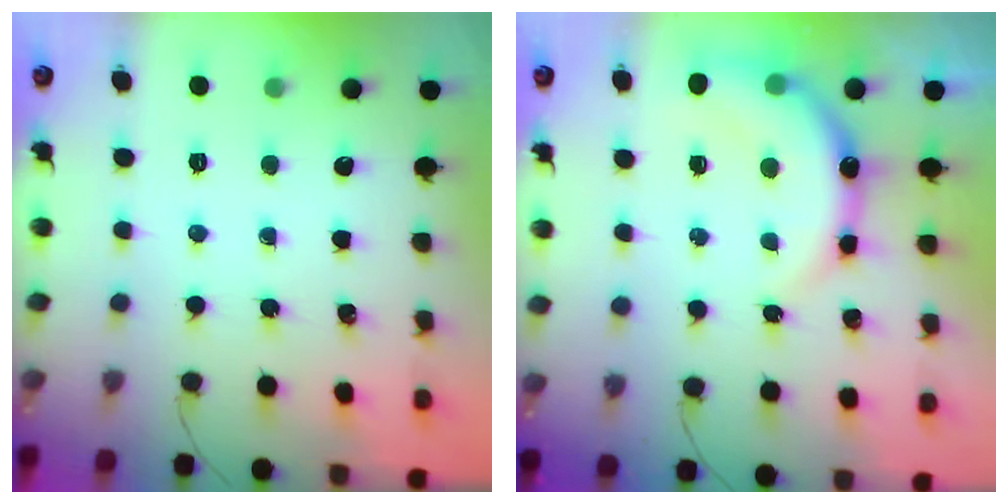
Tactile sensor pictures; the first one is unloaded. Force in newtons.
{"total": 10.9, "press": 10.8, "slide": 1.5}